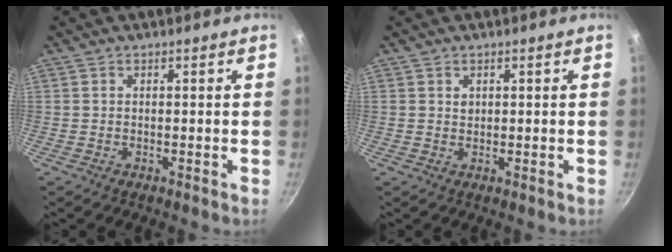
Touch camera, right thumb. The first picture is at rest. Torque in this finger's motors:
{"motor_torque": [0.19, -0.02, 0.29, 0.05, -0.01]}